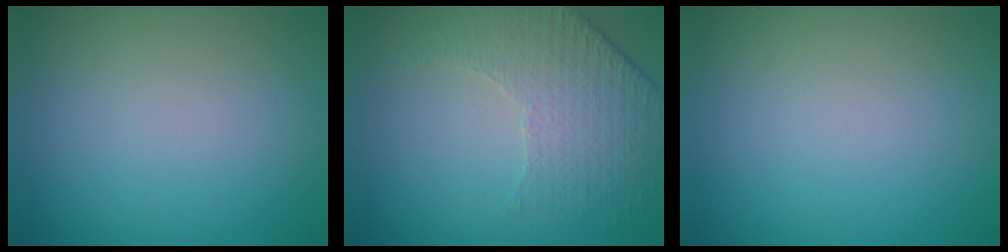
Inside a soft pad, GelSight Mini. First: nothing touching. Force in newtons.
{"total": 4.8, "press": 3.2, "slide": 3.5}
{"total": 0.0}